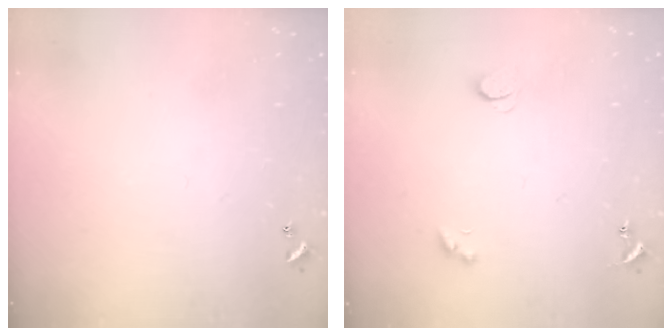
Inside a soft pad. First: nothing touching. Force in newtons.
{"total": 2.0, "press": 1.9, "slide": 0.5}